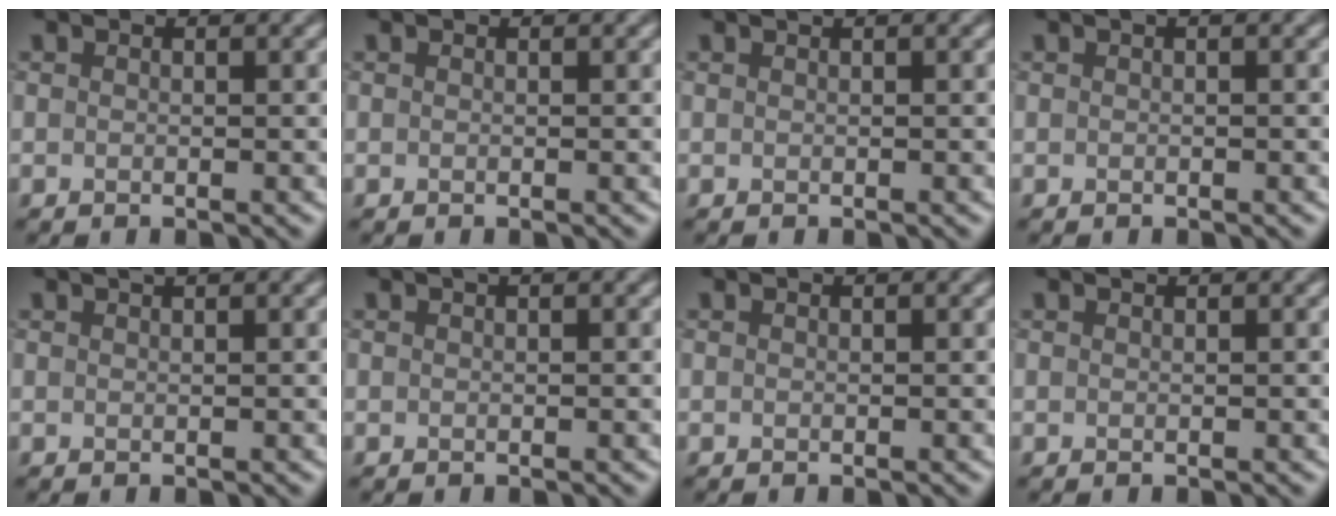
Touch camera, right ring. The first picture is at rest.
{"total": 0.0}
{"total": 0.9, "force": [0.6, 0.2, 0.6], "torque": [-0.008, 0.005, 0.007]}
{"total": 0.8, "force": [0.3, 0.1, 0.7], "torque": [-0.010, 0.007, 0.006]}
{"total": 1.1, "force": [0.8, 0.3, 0.7], "torque": [-0.005, 0.001, 0.008]}
{"total": 0.8, "force": [0.5, 0.1, 0.6], "torque": [-0.009, 0.007, 0.007]}
{"total": 0.0}
{"total": 0.5, "force": [0.4, 0.1, 0.3], "torque": [-0.001, 0.002, 0.006]}